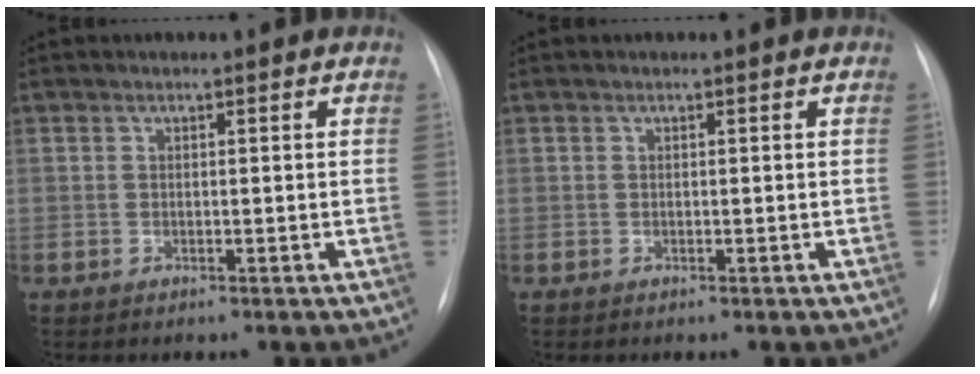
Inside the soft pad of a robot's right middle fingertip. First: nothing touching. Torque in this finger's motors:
{"motor_torque": [-0.07, -0.07, 0.00, 0.00]}